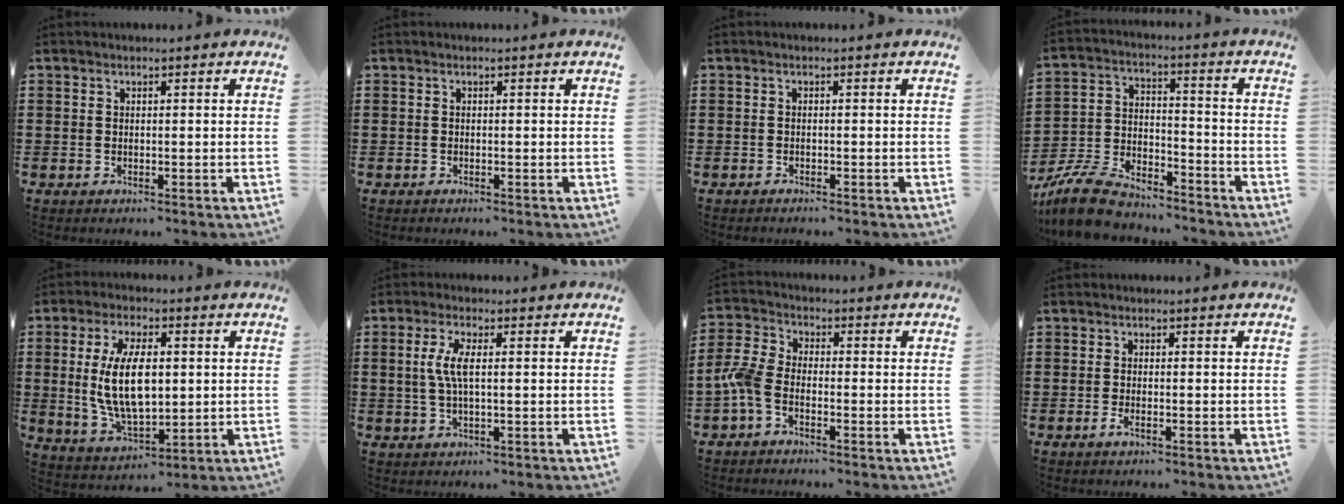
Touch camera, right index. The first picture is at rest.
{"total": 0.0}
{"total": 0.6, "force": [-0.6, 0.0, 0.1], "torque": [-0.003, -0.003, -0.011]}
{"total": 9.2, "force": [-8.4, 2.1, 3.1], "torque": [-0.075, 0.020, -0.167]}
{"total": 11.1, "force": [1.2, 5.3, 9.7], "torque": [-0.202, 0.001, 0.016]}
{"total": 4.5, "force": [0.3, 1.2, 4.4], "torque": [-0.104, -0.004, -0.004]}
{"total": 5.1, "force": [-2.9, 2.4, 3.4], "torque": [-0.103, -0.009, -0.067]}
{"total": 1.2, "force": [-0.6, 0.2, 1.0], "torque": [-0.034, -0.009, -0.015]}